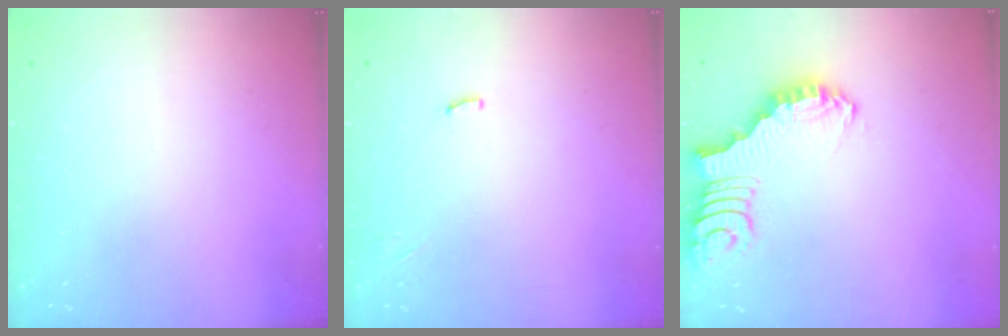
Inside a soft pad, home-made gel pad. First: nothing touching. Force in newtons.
{"total": 3.7, "press": 3.7, "slide": 0.3}
{"total": 2.7, "press": 2.7, "slide": 0.1}